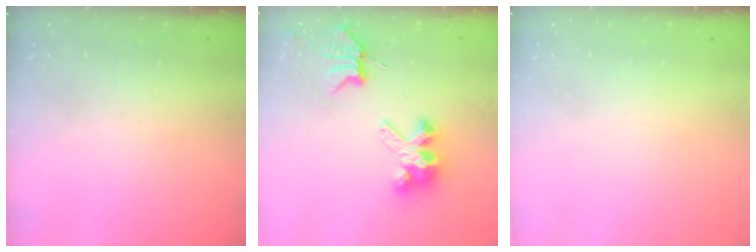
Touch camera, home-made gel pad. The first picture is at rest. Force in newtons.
{"total": 7.7, "press": 7.7, "slide": 0.7}
{"total": 0.0}